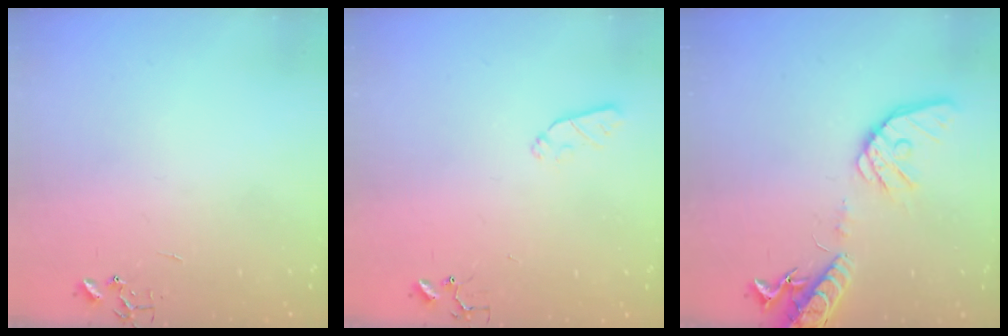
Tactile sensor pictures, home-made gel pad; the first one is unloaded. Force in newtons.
{"total": 5.2, "press": 5.2, "slide": 0.8}
{"total": 16.0, "press": 15.8, "slide": 2.5}